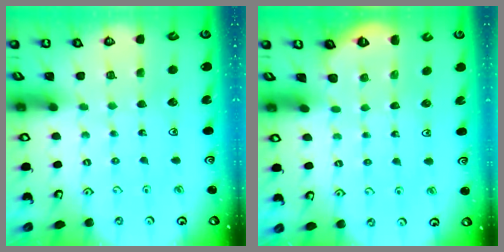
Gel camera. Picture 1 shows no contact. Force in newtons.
{"total": 0.0}